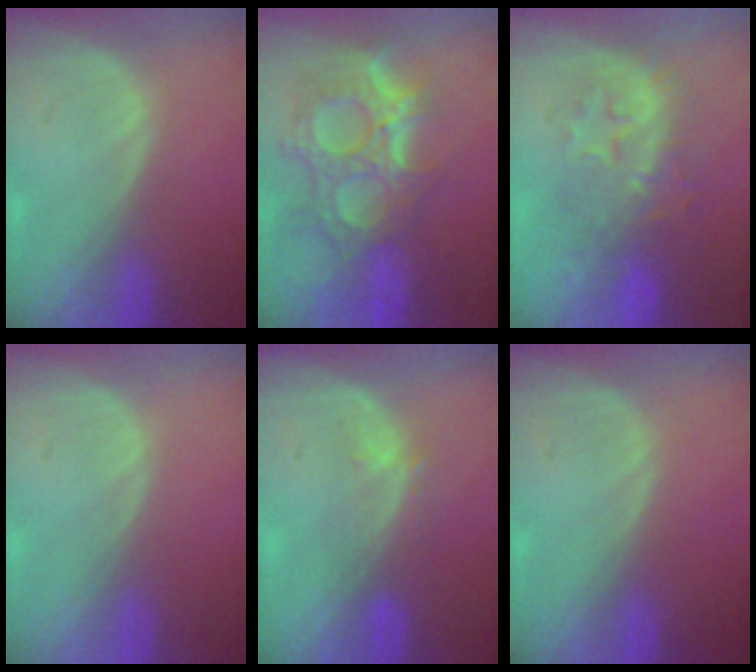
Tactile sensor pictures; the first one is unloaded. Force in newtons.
{"total": 12.1, "press": 10.8, "slide": 5.4}
{"total": 8.3, "press": 8.2, "slide": 1.2}
{"total": 0.0}
{"total": 3.8, "press": 3.4, "slide": 1.6}
{"total": 0.0}